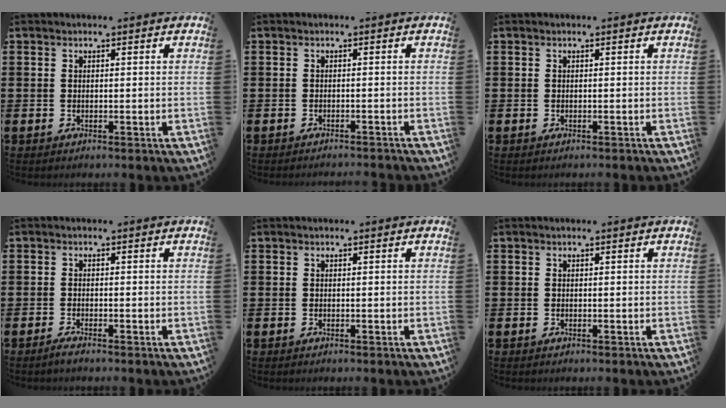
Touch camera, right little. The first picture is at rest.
{"total": 0.8, "force": [-0.8, -0.1, 0.0], "torque": [-0.001, 0.001, -0.016]}
{"total": 0.0}
{"total": 1.1, "force": [-0.7, 0.1, 0.8], "torque": [-0.014, -0.003, -0.013]}
{"total": 0.0}
{"total": 0.0}